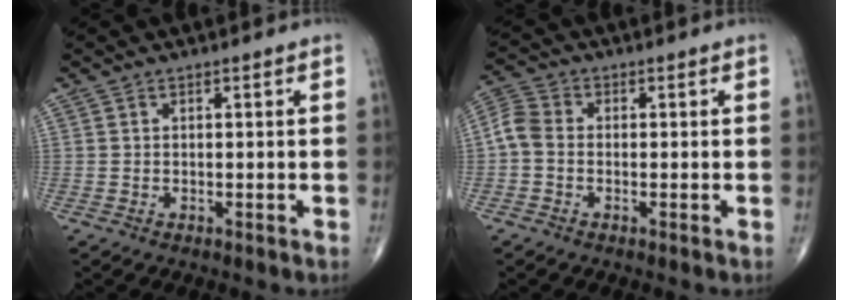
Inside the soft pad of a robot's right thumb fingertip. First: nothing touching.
{"total": 4.8, "force": [-0.7, 3.5, 3.2], "torque": [-0.067, 0.014, -0.028]}